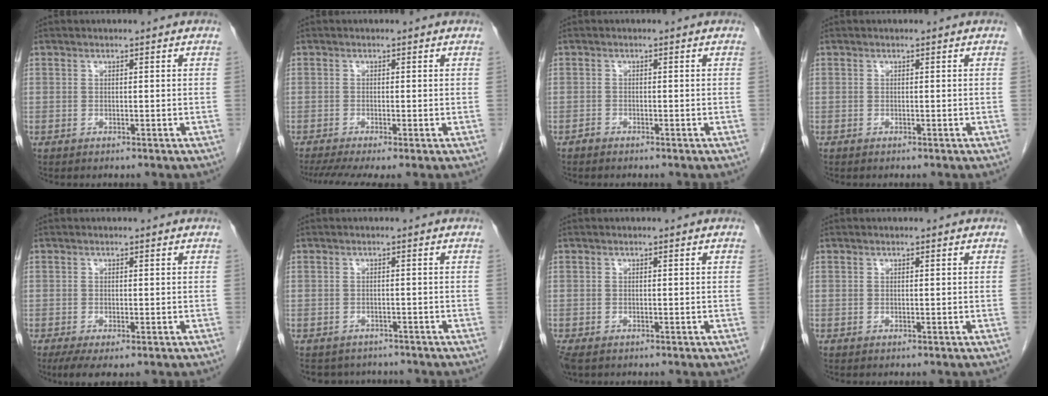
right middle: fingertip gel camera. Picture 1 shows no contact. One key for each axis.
{"total": 5.7, "fx": -4.0, "fy": 0.7, "fz": 4.0, "tx": -0.067, "ty": -0.014, "tz": -0.069}
{"total": 0.6, "fx": -0.5, "fy": 0.1, "fz": 0.0, "tx": -0.006, "ty": -0.001, "tz": -0.013}
{"total": 0.0}
{"total": 3.4, "fx": -1.9, "fy": 0.9, "fz": 2.7, "tx": -0.048, "ty": -0.011, "tz": -0.029}
{"total": 5.6, "fx": -5.1, "fy": 2.4, "fz": 0.4, "tx": -0.002, "ty": 0.002, "tz": -0.063}
{"total": 3.3, "fx": -2.2, "fy": 1.7, "fz": 1.8, "tx": -0.041, "ty": -0.010, "tz": -0.037}
{"total": 0.0}